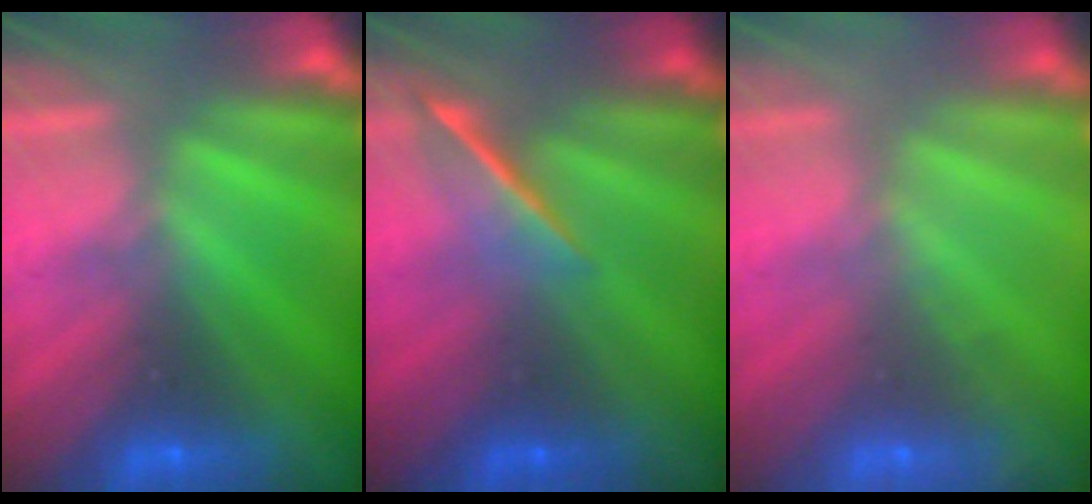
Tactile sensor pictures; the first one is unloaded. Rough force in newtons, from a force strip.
{"total": 1.6}
{"total": 1.8}